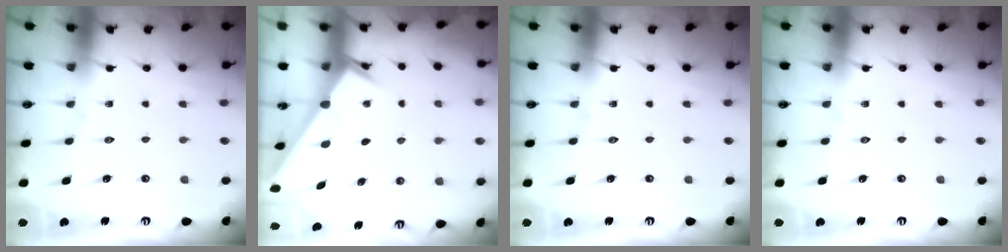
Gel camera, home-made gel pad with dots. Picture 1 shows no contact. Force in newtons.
{"total": 2.2, "press": 2.2, "slide": 0.2}
{"total": 0.0}
{"total": 0.0}